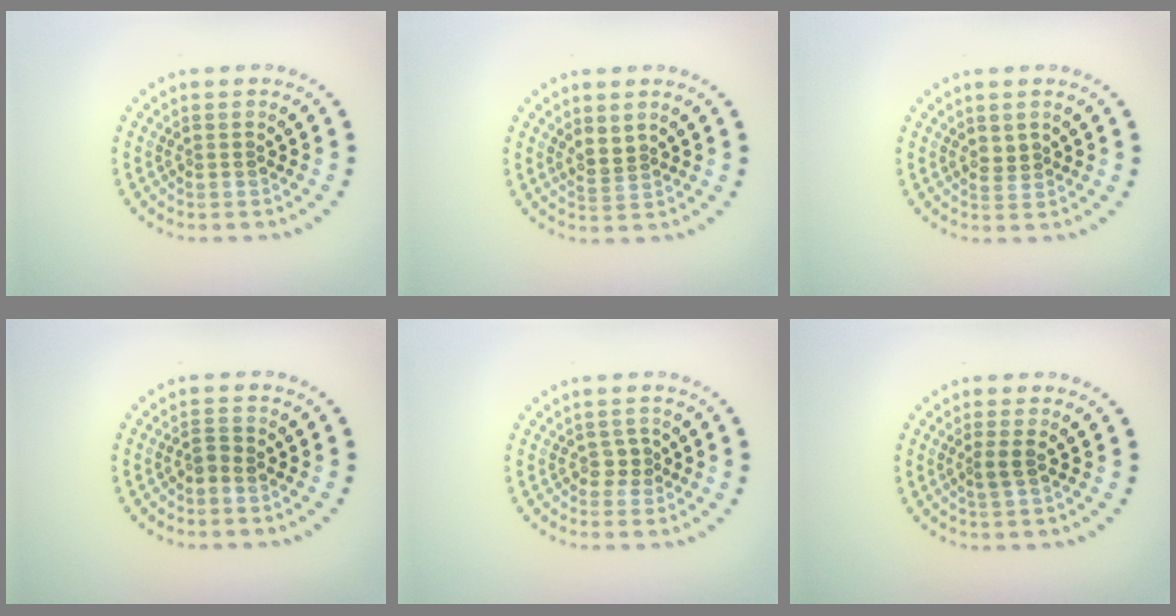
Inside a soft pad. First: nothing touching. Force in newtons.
{"total": 1.7, "press": 1.3, "slide": 1.1}
{"total": 1.0, "press": 0.9, "slide": 0.4}
{"total": 1.1, "press": 0.9, "slide": 0.6}
{"total": 1.0, "press": 0.8, "slide": 0.5}
{"total": 1.3, "press": 1.1, "slide": 0.7}